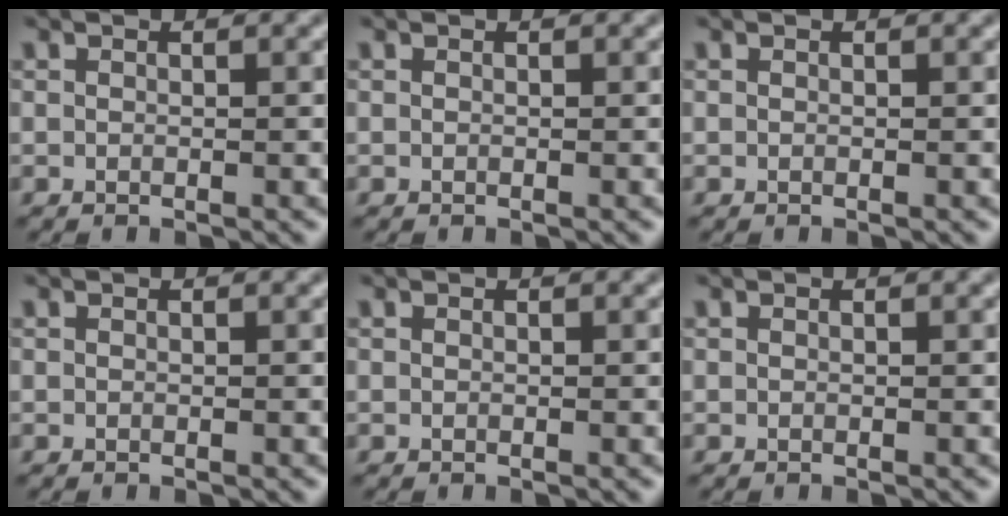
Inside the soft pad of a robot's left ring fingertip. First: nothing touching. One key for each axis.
{"total": 0.0}
{"total": 0.0}
{"total": 0.0}
{"total": 0.0}
{"total": 0.0}